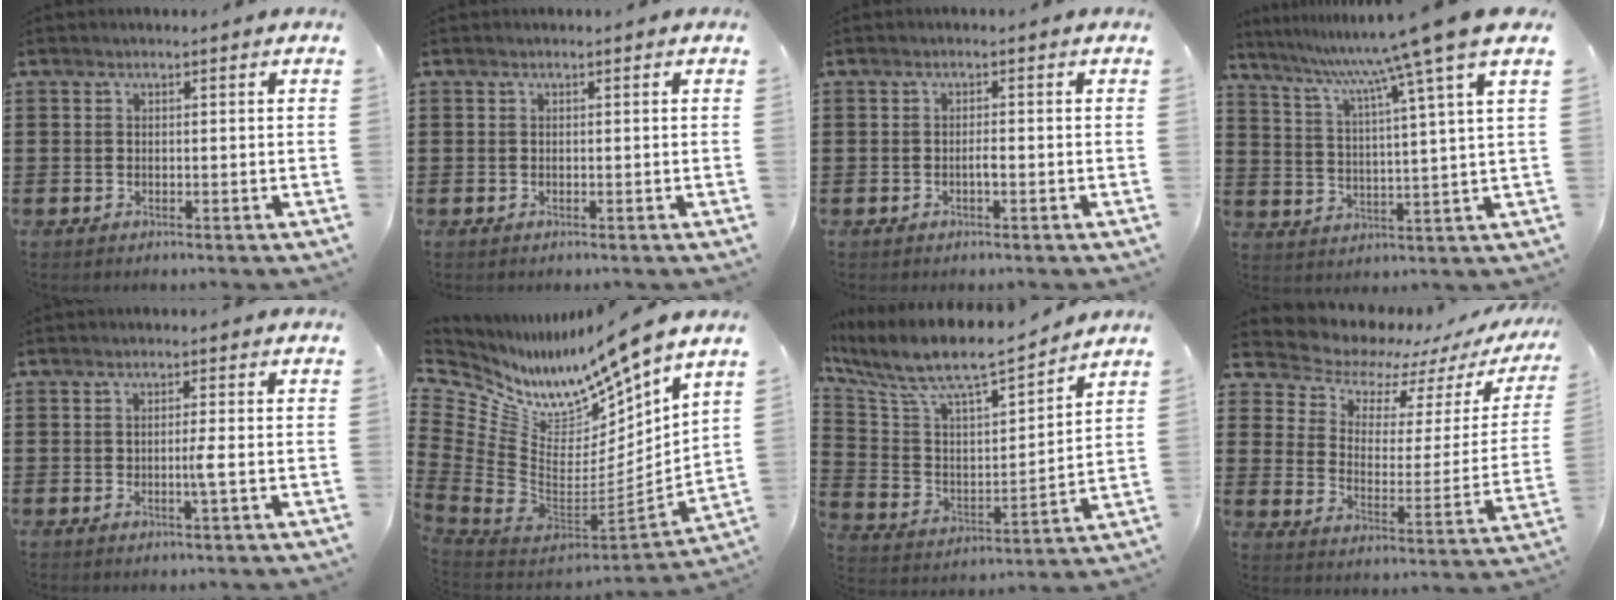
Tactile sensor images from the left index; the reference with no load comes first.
{"total": 0.0}
{"total": 1.3, "force": [-0.4, 0.2, 1.3], "torque": [-0.025, 0.000, -0.008]}
{"total": 10.2, "force": [8.2, -2.0, 5.8], "torque": [-0.147, -0.050, 0.125]}
{"total": 2.1, "force": [-0.3, -0.4, 2.1], "torque": [-0.036, -0.005, -0.009]}
{"total": 9.4, "force": [8.1, 2.6, 4.0], "torque": [-0.114, -0.091, 0.129]}
{"total": 8.7, "force": [7.1, 2.0, 4.5], "torque": [-0.121, -0.052, 0.117]}
{"total": 6.3, "force": [5.7, 2.5, 1.0], "torque": [-0.054, -0.049, 0.096]}